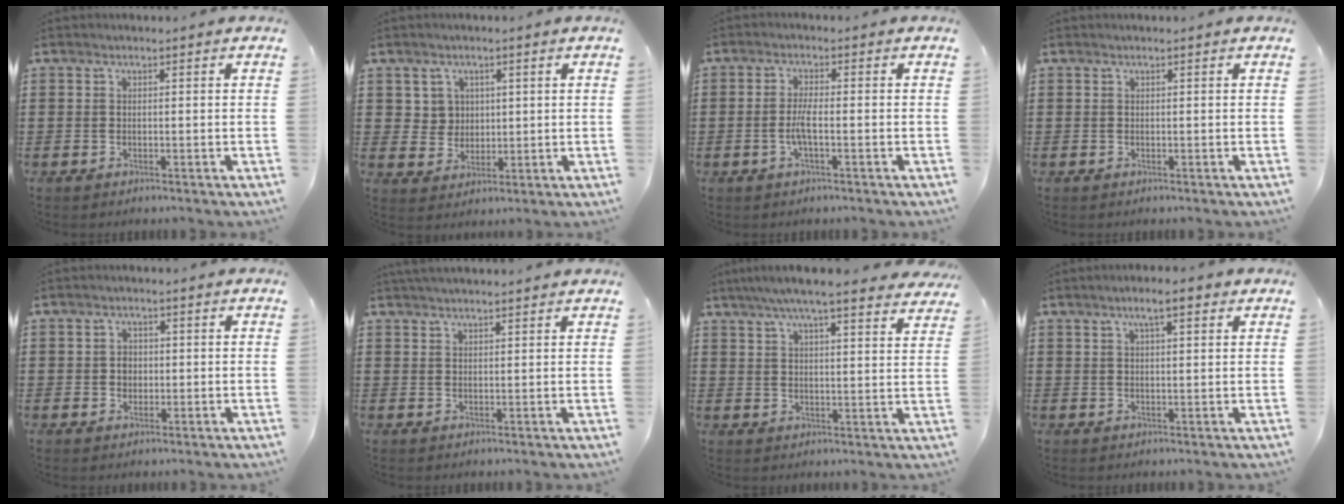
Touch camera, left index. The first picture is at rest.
{"total": 3.5, "force": [1.4, 3.2, 0.6], "torque": [-0.031, 0.011, 0.025]}
{"total": 3.2, "force": [-0.9, 0.5, 3.0], "torque": [-0.070, -0.004, -0.023]}
{"total": 0.0}
{"total": 1.8, "force": [0.1, 1.6, 0.9], "torque": [-0.022, 0.008, 0.000]}
{"total": 2.0, "force": [1.9, 0.1, 0.5], "torque": [-0.014, 0.001, 0.037]}
{"total": 6.3, "force": [5.5, 0.2, 3.2], "torque": [-0.078, -0.018, 0.096]}
{"total": 4.2, "force": [2.5, 0.8, 3.3], "torque": [-0.069, 0.007, 0.041]}